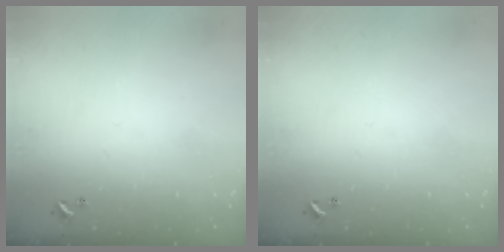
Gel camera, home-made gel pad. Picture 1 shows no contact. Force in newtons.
{"total": 0.0}